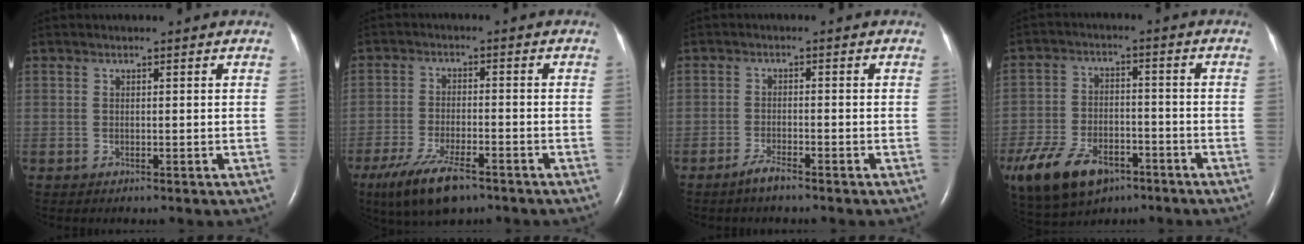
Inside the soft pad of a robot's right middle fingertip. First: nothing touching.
{"total": 9.4, "force": [-6.4, 2.6, 6.5], "torque": [-0.129, -0.018, -0.108]}
{"total": 2.5, "force": [-2.1, 0.1, 1.3], "torque": [-0.038, -0.004, -0.040]}
{"total": 15.6, "force": [-9.2, 8.7, 9.2], "torque": [-0.212, -0.007, -0.154]}